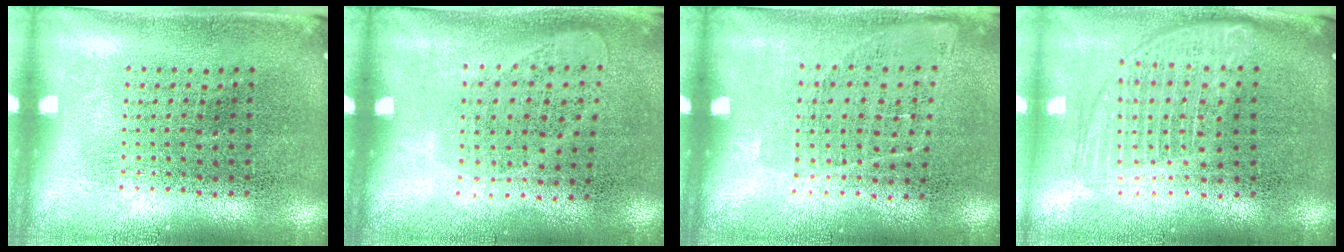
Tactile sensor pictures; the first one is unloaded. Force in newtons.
{"total": 1.0, "press": 0.9, "slide": 0.4}
{"total": 1.0, "press": 0.8, "slide": 0.6}
{"total": 1.7, "press": 1.4, "slide": 0.9}